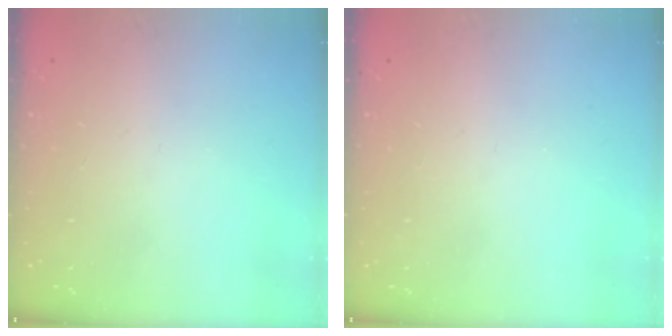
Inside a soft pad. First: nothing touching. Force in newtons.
{"total": 0.0}